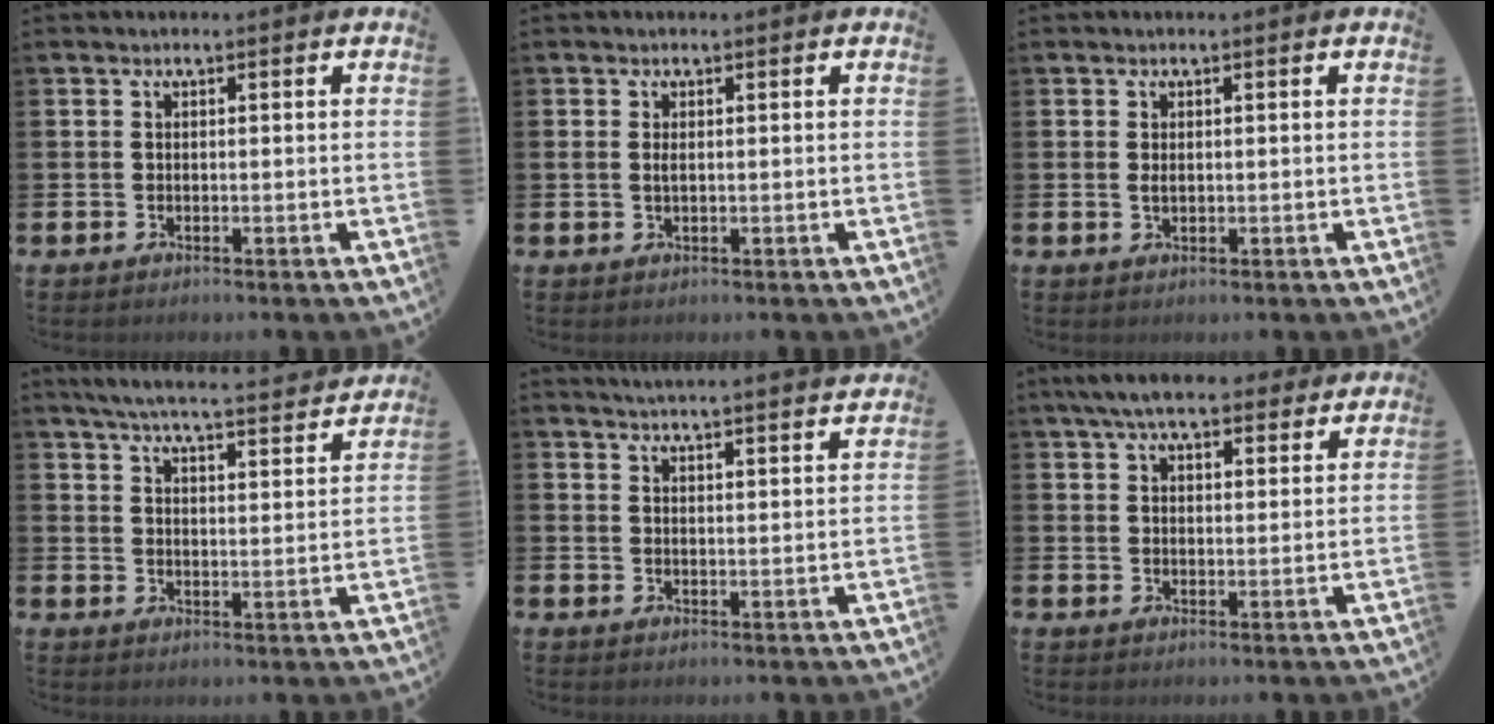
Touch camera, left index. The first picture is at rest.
{"total": 0.7, "force": [0.2, 0.2, 0.7], "torque": [-0.008, 0.000, 0.002]}
{"total": 0.8, "force": [0.2, 0.4, 0.6], "torque": [-0.007, 0.002, 0.001]}
{"total": 6.1, "force": [5.8, 0.3, 1.9], "torque": [-0.053, -0.041, 0.099]}
{"total": 4.5, "force": [4.5, -0.9, 0.2], "torque": [-0.014, -0.031, 0.078]}
{"total": 7.1, "force": [6.3, 1.6, 2.7], "torque": [-0.061, -0.018, 0.115]}